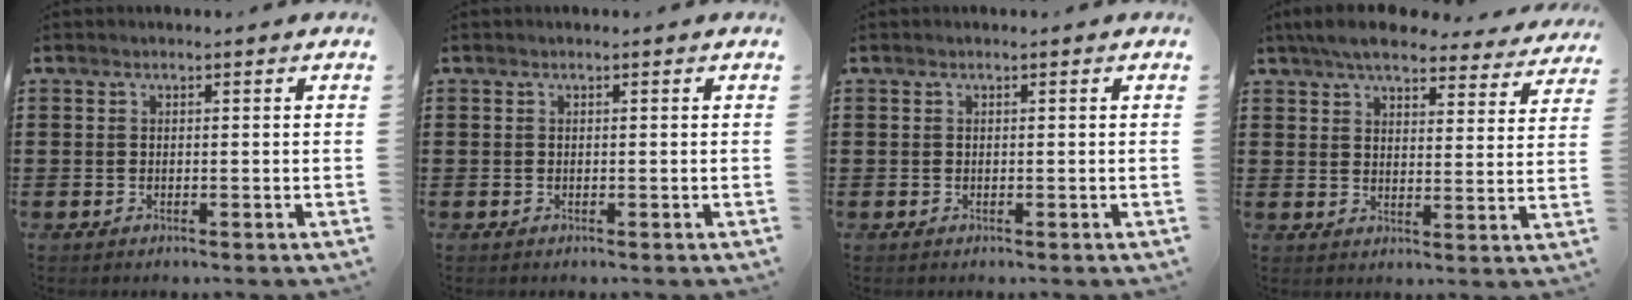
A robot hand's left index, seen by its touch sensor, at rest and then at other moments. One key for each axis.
{"total": 0.0}
{"total": 0.0}
{"total": 6.5, "fx": 5.8, "fy": 1.1, "fz": 2.6, "tx": -0.065, "ty": -0.021, "tz": 0.103}